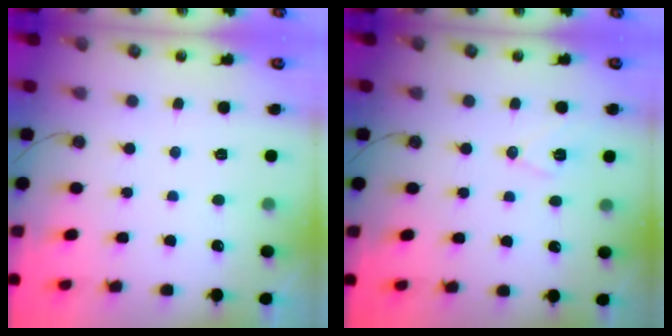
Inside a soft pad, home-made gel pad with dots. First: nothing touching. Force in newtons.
{"total": 7.4, "press": 6.4, "slide": 3.7}